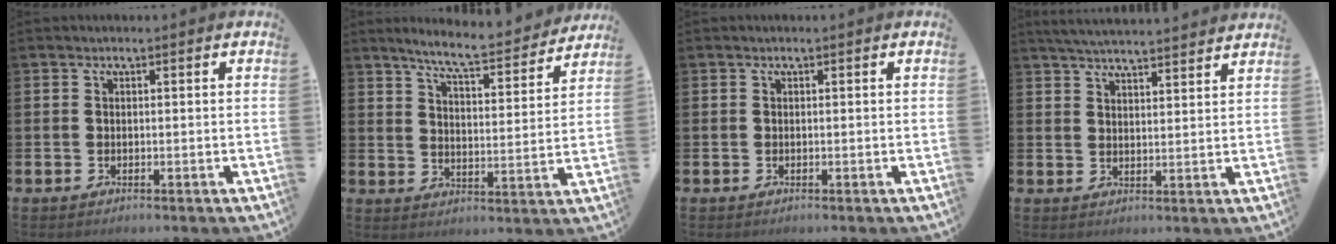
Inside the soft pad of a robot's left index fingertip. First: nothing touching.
{"total": 7.4, "force": [6.9, 0.3, 2.7], "torque": [-0.071, -0.044, 0.118]}
{"total": 0.0}
{"total": 4.7, "force": [4.7, -0.1, 0.6], "torque": [-0.019, -0.025, 0.083]}